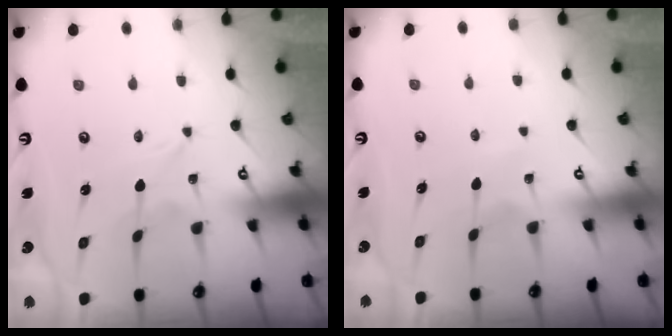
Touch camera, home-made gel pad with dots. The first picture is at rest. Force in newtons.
{"total": 2.2, "press": 2.1, "slide": 0.3}